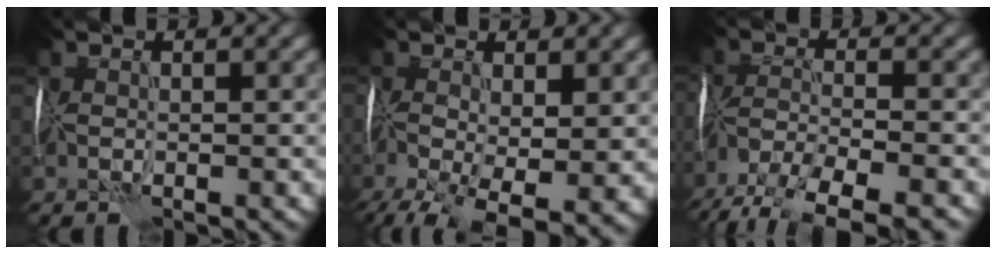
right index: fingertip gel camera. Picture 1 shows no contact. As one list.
[{"total": 9.7, "force": [-3.7, 4.5, 7.8], "torque": [-0.155, -0.033, -0.049]}, {"total": 8.3, "force": [-6.6, 2.2, 4.5], "torque": [-0.074, -0.020, -0.115]}]